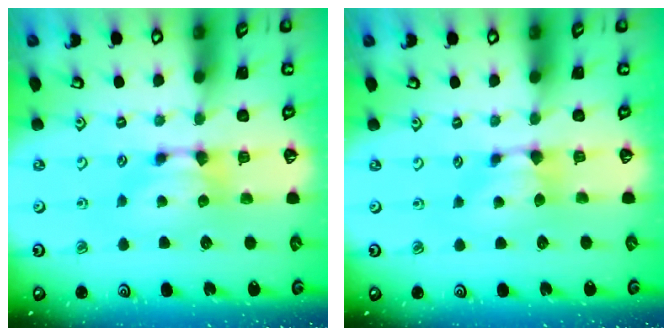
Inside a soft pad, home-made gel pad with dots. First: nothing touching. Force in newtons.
{"total": 0.9, "press": 0.6, "slide": 0.6}